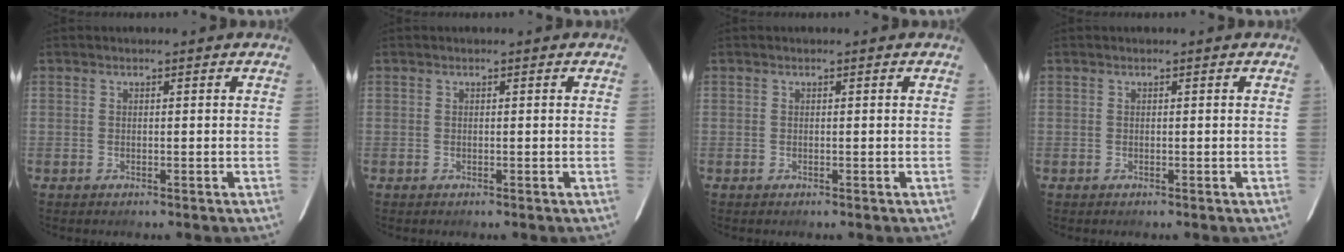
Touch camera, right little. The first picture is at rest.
{"total": 0.0}
{"total": 0.0}
{"total": 0.0}